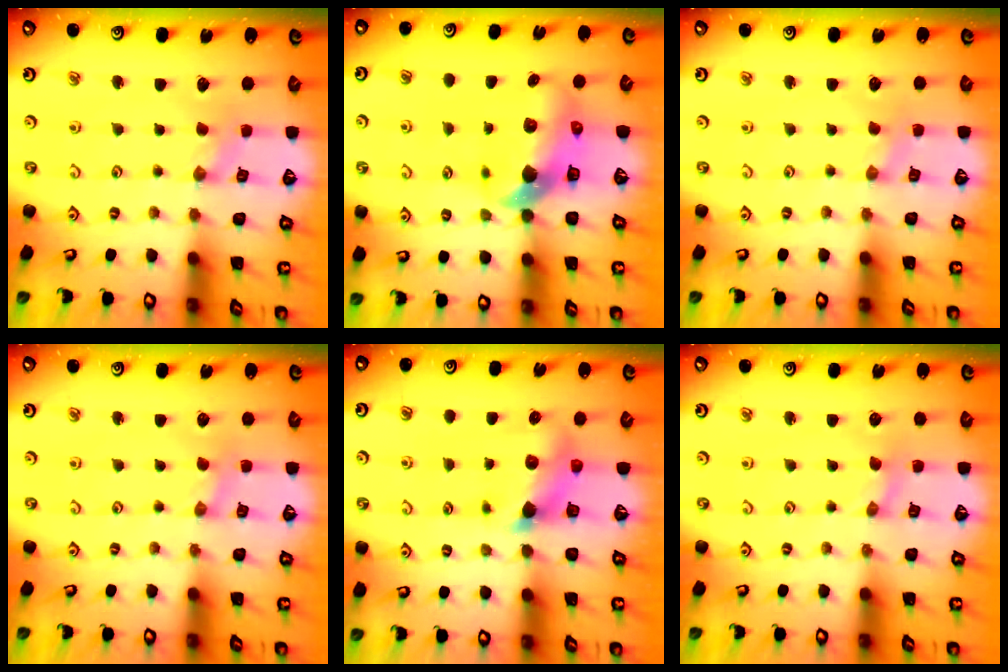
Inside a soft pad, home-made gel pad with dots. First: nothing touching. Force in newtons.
{"total": 9.0, "press": 9.0, "slide": 1.3}
{"total": 0.5, "press": 0.5, "slide": 0.2}
{"total": 0.6, "press": 0.6, "slide": 0.1}
{"total": 7.1, "press": 7.1, "slide": 0.8}
{"total": 0.7, "press": 0.7, "slide": 0.2}